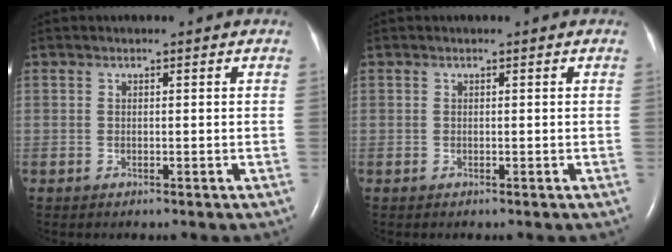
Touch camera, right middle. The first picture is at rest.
{"total": 0.0}